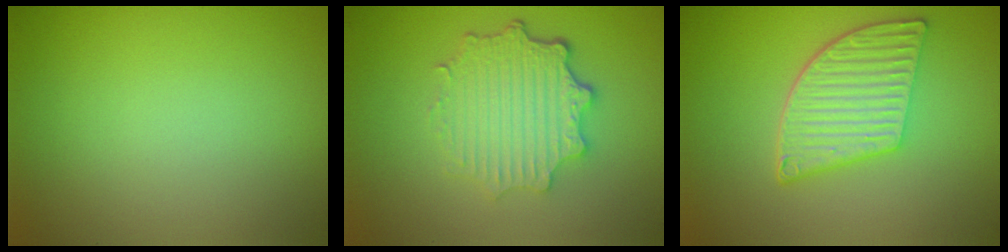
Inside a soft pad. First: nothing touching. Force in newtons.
{"total": 4.8, "press": 3.8, "slide": 3.1}
{"total": 5.6, "press": 4.1, "slide": 3.7}